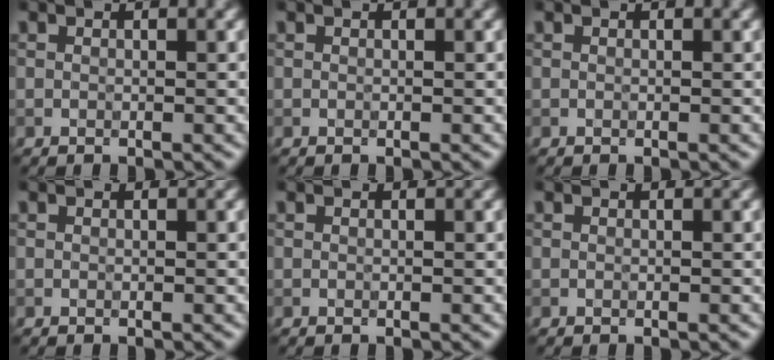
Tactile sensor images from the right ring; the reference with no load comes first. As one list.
[{"total": 0.0}, {"total": 0.0}, {"total": 0.0}, {"total": 0.0}, {"total": 0.0}]